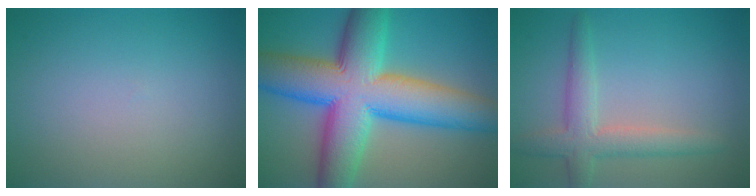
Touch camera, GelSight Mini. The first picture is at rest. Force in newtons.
{"total": 14.2, "press": 14.2, "slide": 0.2}
{"total": 3.7, "press": 3.7, "slide": 0.2}